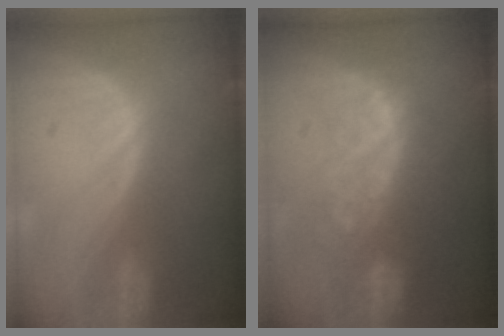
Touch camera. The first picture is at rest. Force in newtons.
{"total": 10.0, "press": 8.5, "slide": 5.4}